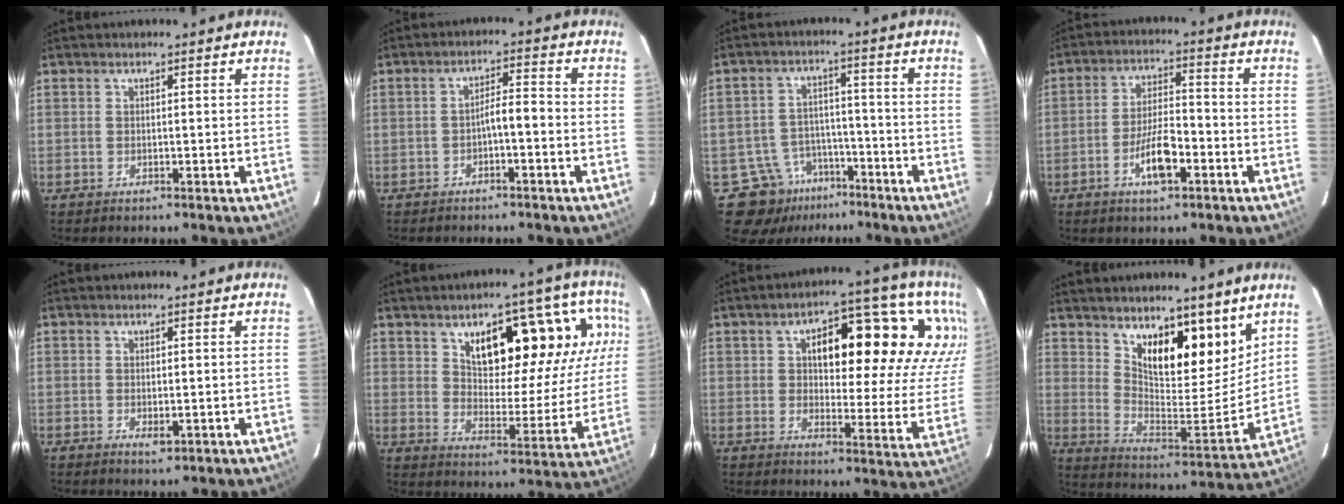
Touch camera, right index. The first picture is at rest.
{"total": 3.5, "force": [-1.3, 0.7, 3.2], "torque": [-0.048, 0.014, -0.021]}
{"total": 10.5, "force": [-6.7, 7.9, 1.6], "torque": [-0.034, 0.038, -0.096]}
{"total": 7.6, "force": [-3.3, 2.1, 6.5], "torque": [-0.124, 0.005, -0.059]}
{"total": 1.7, "force": [-0.4, 0.7, 1.5], "torque": [-0.025, -0.004, -0.002]}
{"total": 20.7, "force": [8.1, 7.5, 17.5], "torque": [-0.227, 0.026, 0.122]}
{"total": 23.0, "force": [8.7, 7.5, 19.9], "torque": [-0.222, 0.044, 0.121]}
{"total": 15.2, "force": [9.0, 5.5, 10.9], "torque": [-0.156, -0.012, 0.159]}